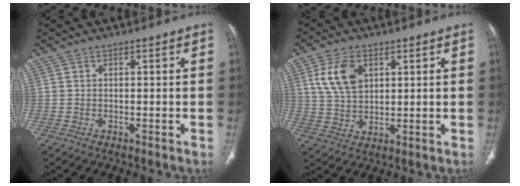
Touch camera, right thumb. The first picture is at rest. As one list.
[{"total": 8.8, "force": [3.4, 5.5, 5.9], "torque": [-0.104, -0.010, 0.071]}]